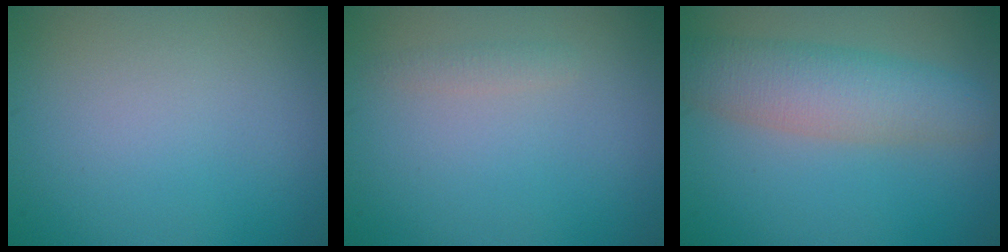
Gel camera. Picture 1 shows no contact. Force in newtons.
{"total": 0.9, "press": 0.9, "slide": 0.0}
{"total": 5.7, "press": 5.6, "slide": 0.3}